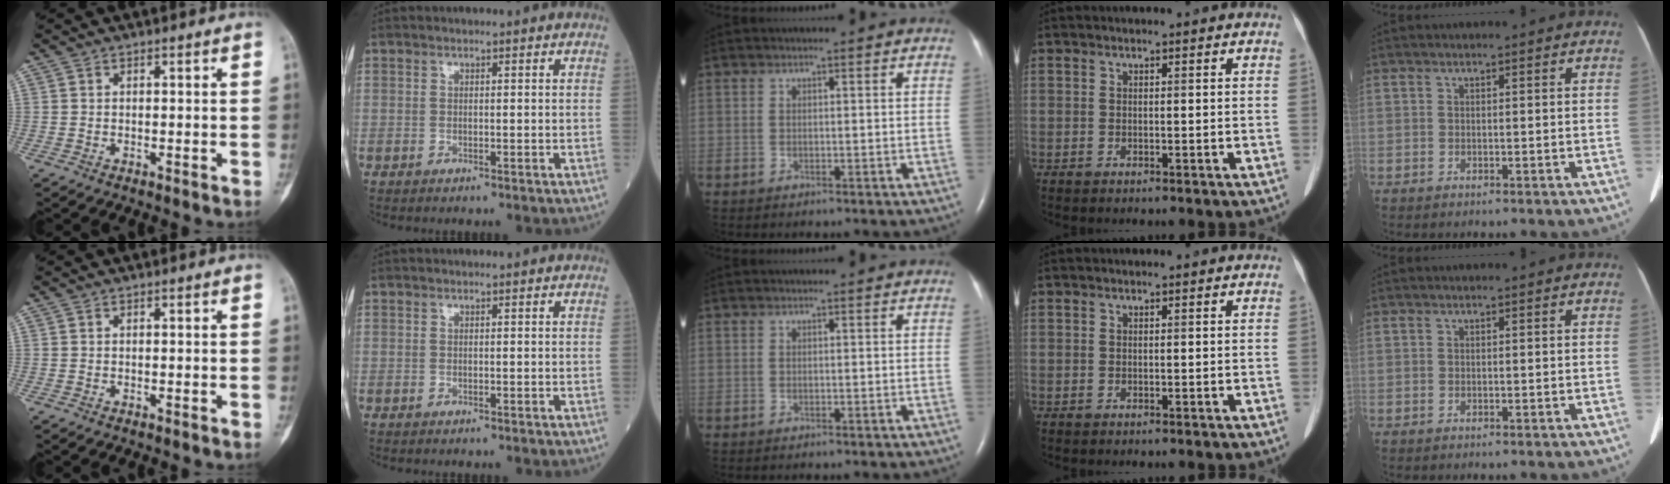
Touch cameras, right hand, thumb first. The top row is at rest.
{}